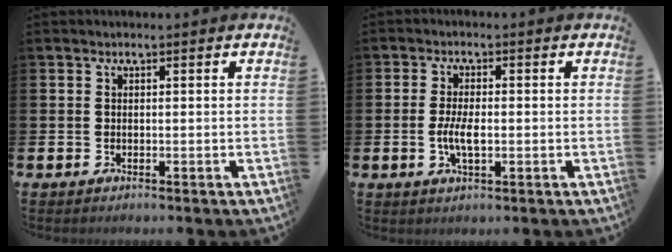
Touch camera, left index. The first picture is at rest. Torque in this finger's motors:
{"motor_torque": [0.68, 0.00, 0.15, 0.15]}